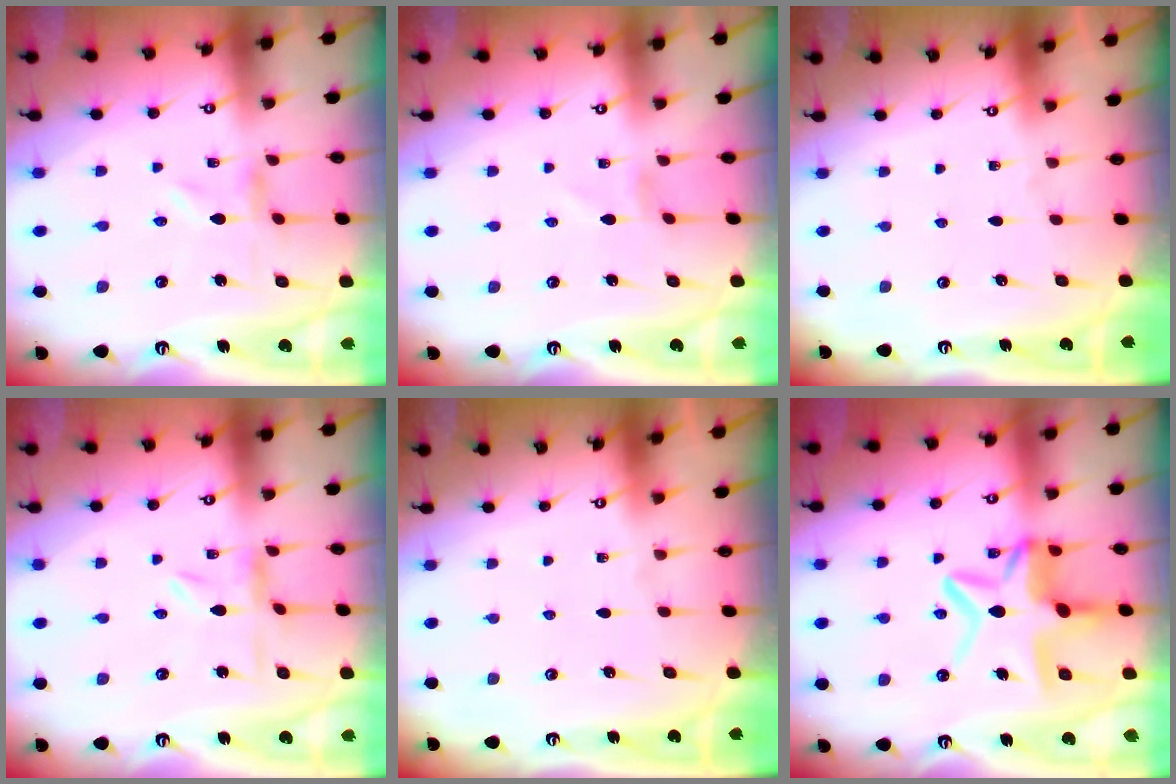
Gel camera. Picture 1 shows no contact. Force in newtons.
{"total": 0.5, "press": 0.5, "slide": 0.1}
{"total": 0.0}
{"total": 0.0}
{"total": 0.0}
{"total": 12.7, "press": 12.7, "slide": 1.4}